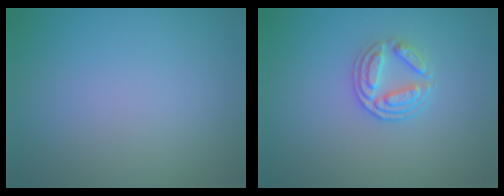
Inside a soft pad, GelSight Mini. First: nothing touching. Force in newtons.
{"total": 2.6, "press": 2.1, "slide": 1.6}